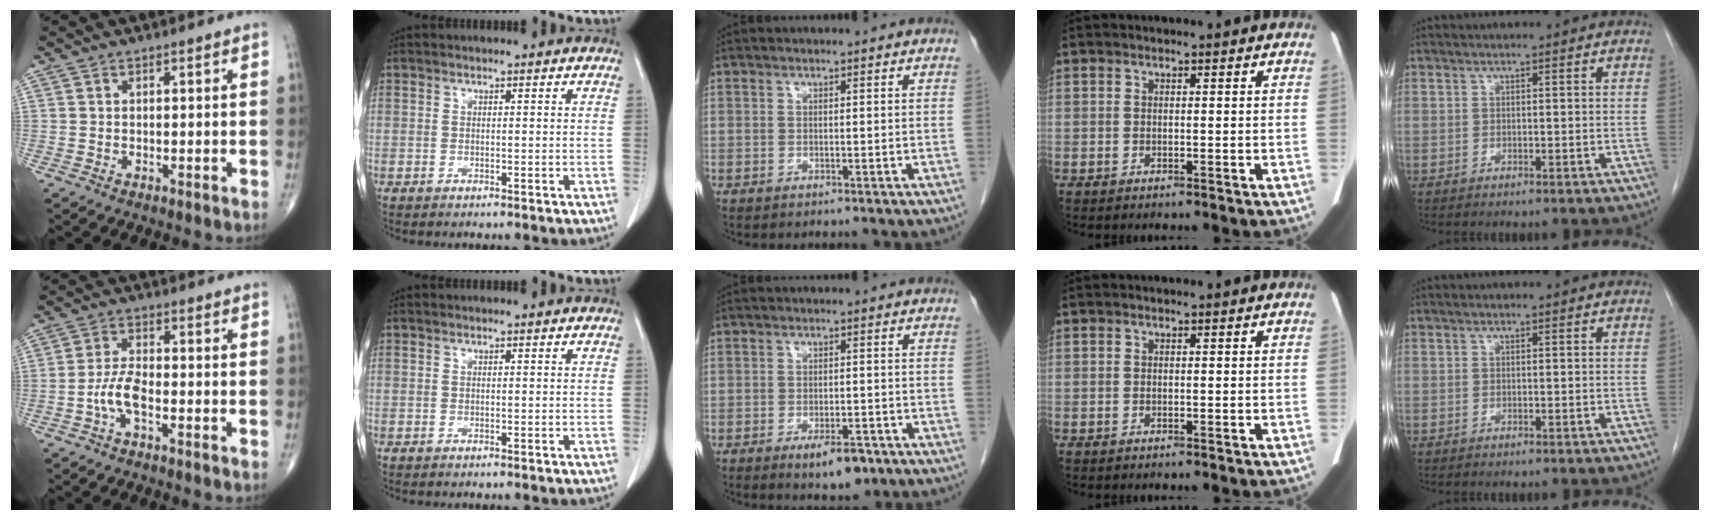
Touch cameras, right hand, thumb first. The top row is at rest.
{"thumb": {"total": 4.9, "force": [-2.0, 1.8, 4.2], "torque": [-0.088, 0.018, -0.041]}, "middle": {"total": 5.2, "force": [-3.0, 2.1, 3.7], "torque": [-0.051, -0.002, -0.037]}}